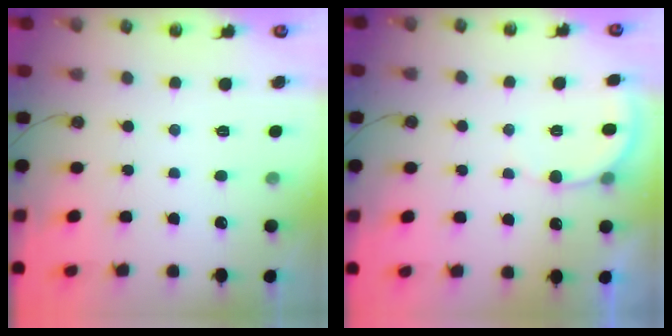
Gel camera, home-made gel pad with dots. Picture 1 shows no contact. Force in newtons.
{"total": 5.2, "press": 5.1, "slide": 1.0}